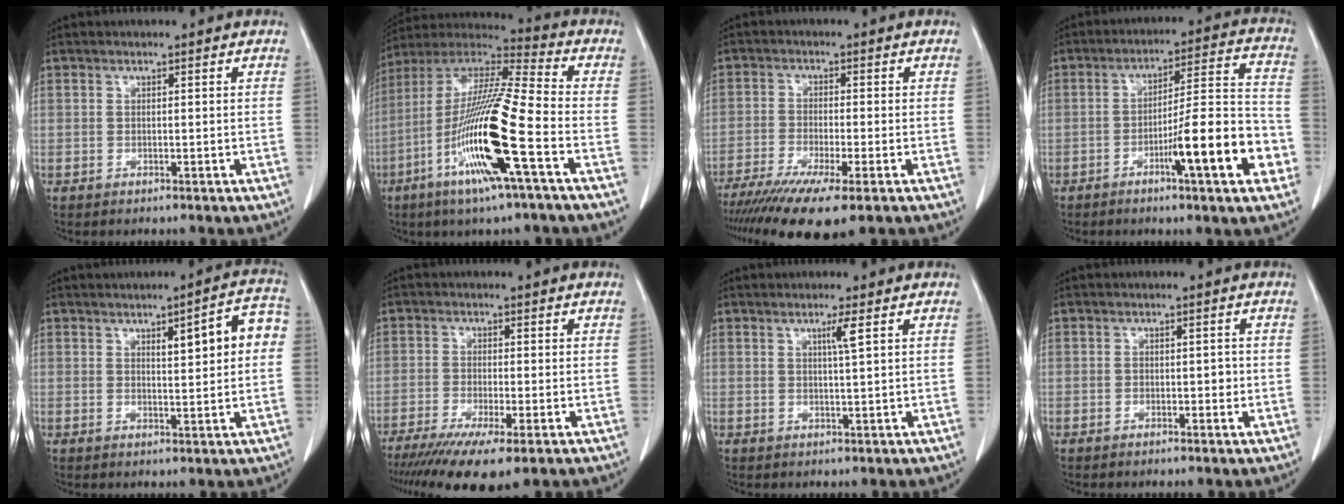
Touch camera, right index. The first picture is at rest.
{"total": 19.4, "force": [-6.7, 0.4, 18.2], "torque": [-0.377, -0.022, -0.133]}
{"total": 11.7, "force": [-8.2, 1.1, 8.3], "torque": [-0.141, -0.026, -0.133]}
{"total": 13.9, "force": [-5.1, 1.1, 12.9], "torque": [-0.188, 0.009, -0.077]}
{"total": 7.3, "force": [1.6, 1.4, 7.0], "torque": [-0.091, 0.019, 0.019]}
{"total": 10.0, "force": [-6.6, 1.1, 7.4], "torque": [-0.117, -0.024, -0.106]}
{"total": 2.2, "force": [0.9, -0.5, 1.9], "torque": [-0.037, -0.004, 0.018]}
{"total": 1.4, "force": [-0.2, 0.9, 1.0], "torque": [-0.011, 0.005, -0.002]}